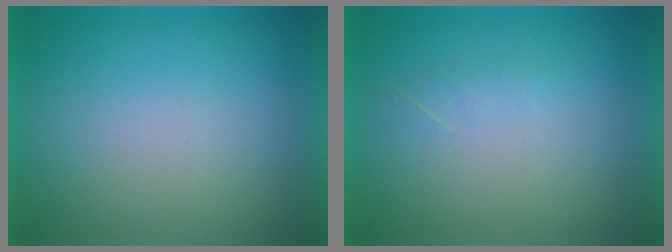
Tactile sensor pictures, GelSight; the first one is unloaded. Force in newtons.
{"total": 1.3}